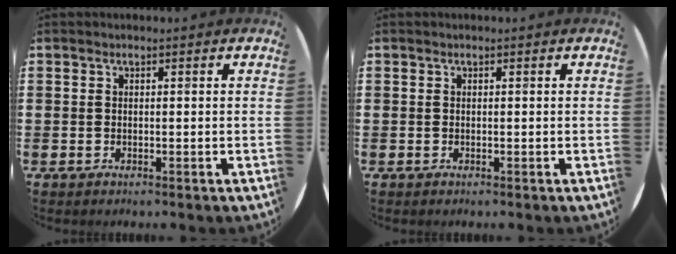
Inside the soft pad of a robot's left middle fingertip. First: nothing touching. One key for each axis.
{"total": 0.0}